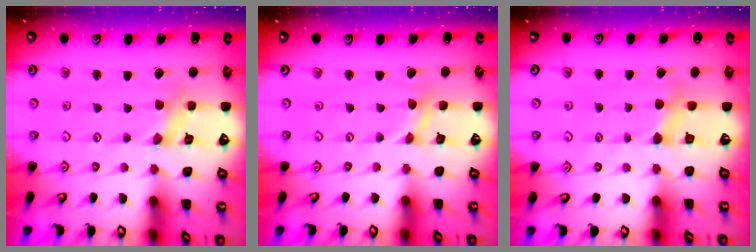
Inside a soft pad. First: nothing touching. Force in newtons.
{"total": 0.0}
{"total": 3.9, "press": 3.9, "slide": 0.6}